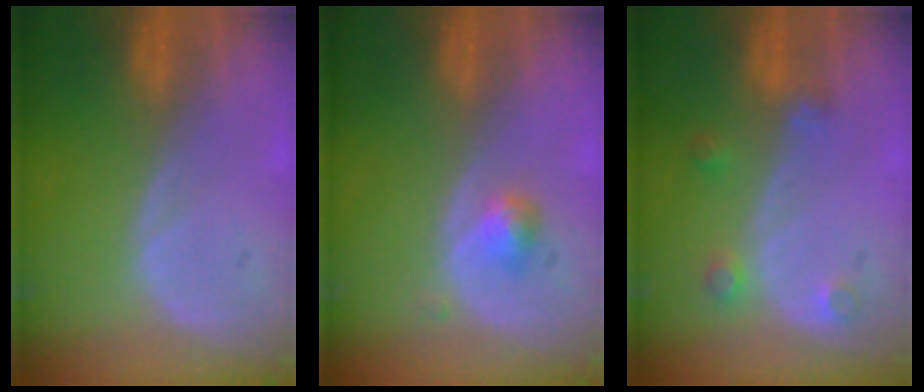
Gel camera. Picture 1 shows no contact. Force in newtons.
{"total": 2.0, "press": 2.0, "slide": 0.2}
{"total": 3.0, "press": 2.8, "slide": 1.1}